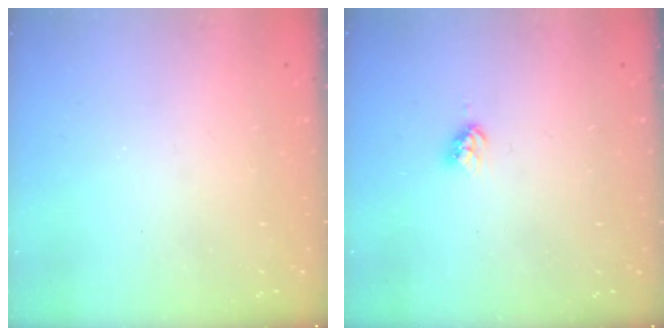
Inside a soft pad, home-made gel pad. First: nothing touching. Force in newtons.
{"total": 3.2, "press": 3.2, "slide": 0.5}